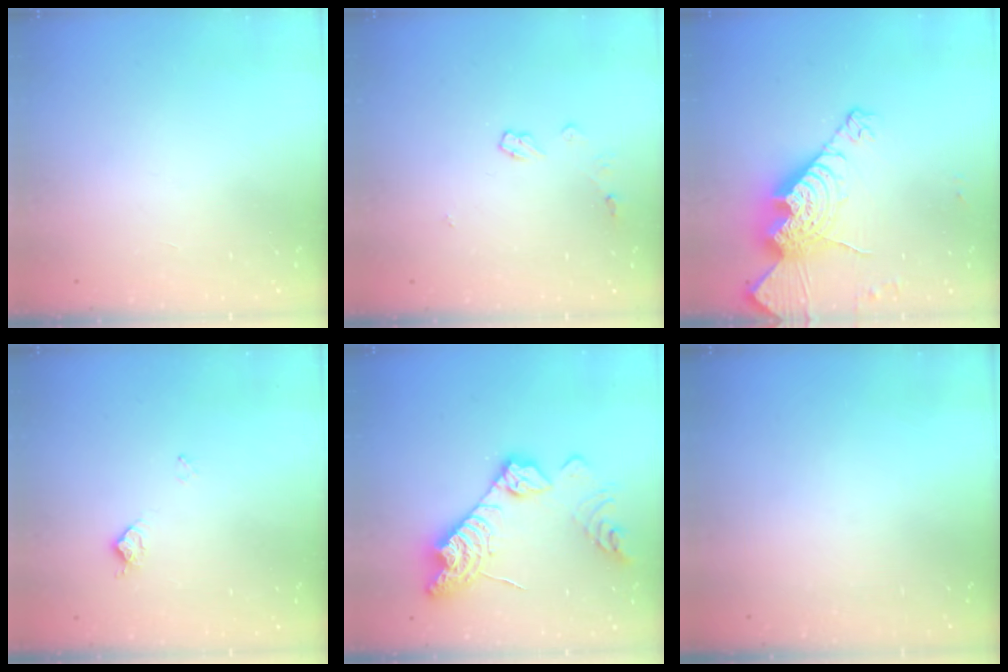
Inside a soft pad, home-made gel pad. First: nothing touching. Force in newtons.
{"total": 4.4, "press": 4.4, "slide": 0.5}
{"total": 19.3, "press": 19.2, "slide": 1.5}
{"total": 7.4, "press": 7.4, "slide": 0.7}
{"total": 17.9, "press": 17.8, "slide": 1.5}
{"total": 0.0}